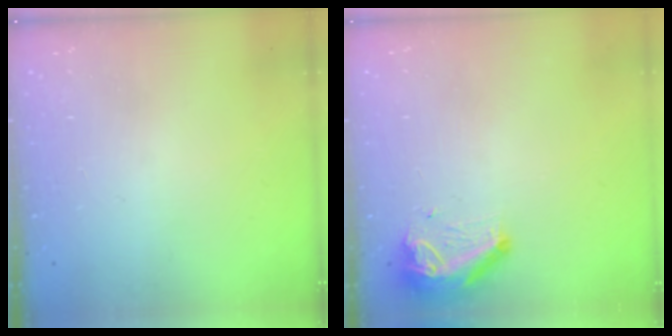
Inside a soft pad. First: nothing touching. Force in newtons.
{"total": 9.3, "press": 9.2, "slide": 1.6}